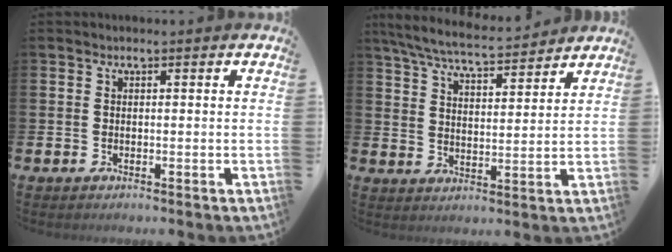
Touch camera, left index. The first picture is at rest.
{"total": 6.7, "force": [6.3, 0.8, 2.1], "torque": [-0.067, -0.037, 0.110]}